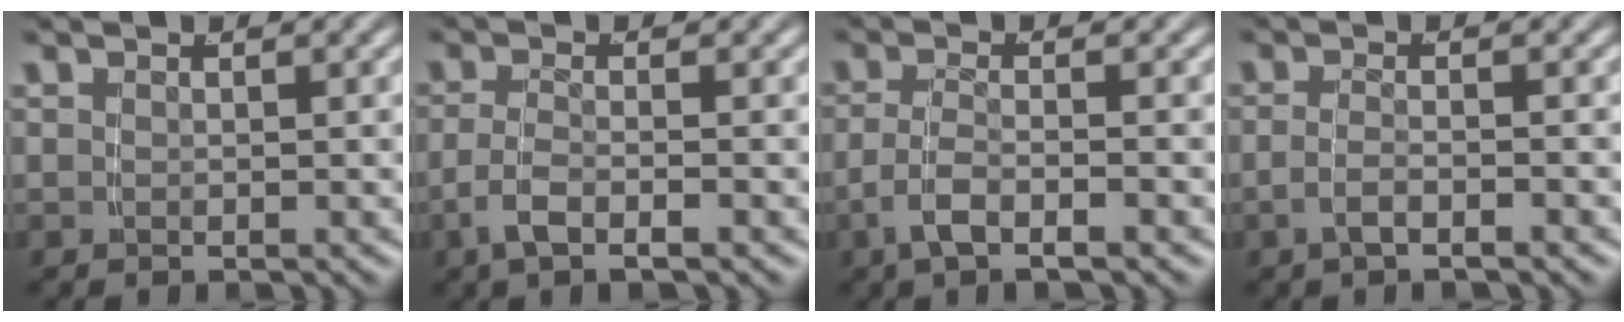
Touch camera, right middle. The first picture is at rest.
{"total": 2.7, "force": [-1.4, 0.5, 2.2], "torque": [-0.051, -0.014, -0.018]}
{"total": 3.0, "force": [-1.6, 0.7, 2.4], "torque": [-0.052, -0.016, -0.021]}
{"total": 1.9, "force": [-1.3, -0.1, 1.4], "torque": [-0.029, -0.012, -0.018]}